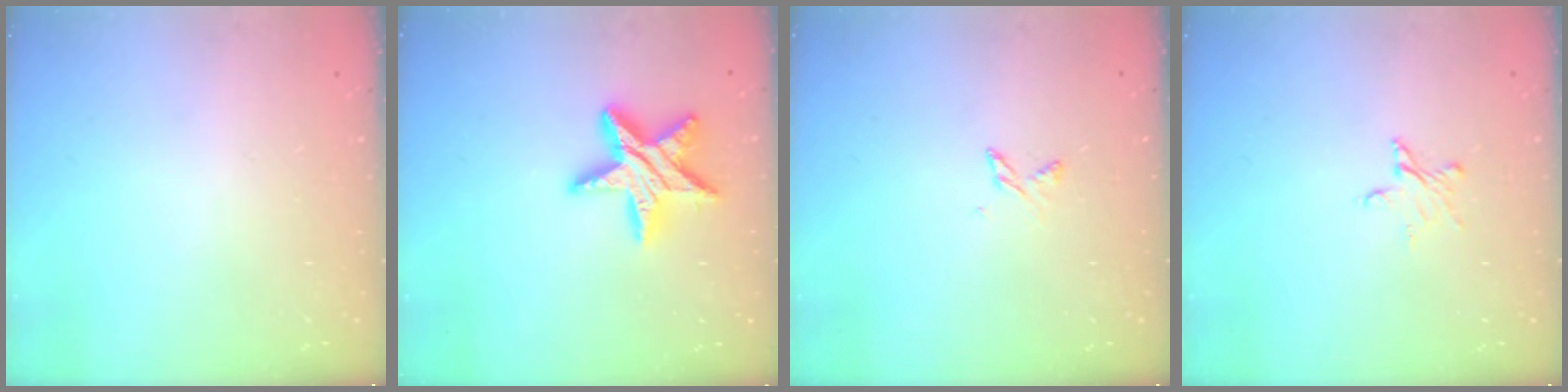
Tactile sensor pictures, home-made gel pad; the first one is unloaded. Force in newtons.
{"total": 14.0, "press": 14.0, "slide": 1.0}
{"total": 2.5, "press": 2.5, "slide": 0.5}
{"total": 4.5, "press": 4.5, "slide": 0.3}